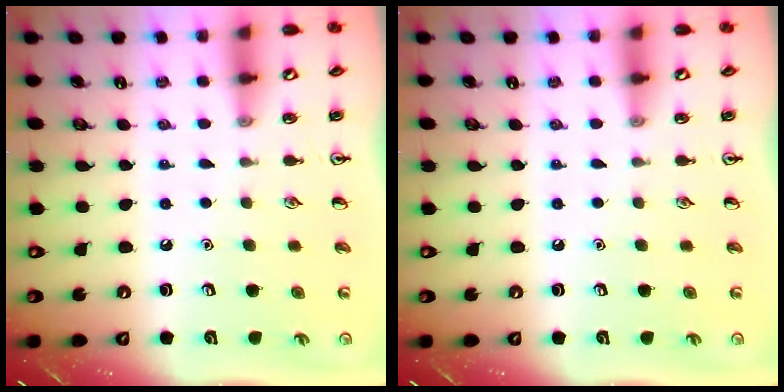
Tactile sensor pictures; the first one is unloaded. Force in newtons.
{"total": 0.0}